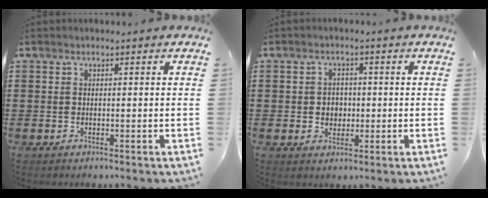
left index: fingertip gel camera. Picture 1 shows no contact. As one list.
[{"total": 2.5, "force": [-0.2, 2.2, 1.2], "torque": [-0.023, 0.003, -0.011]}]